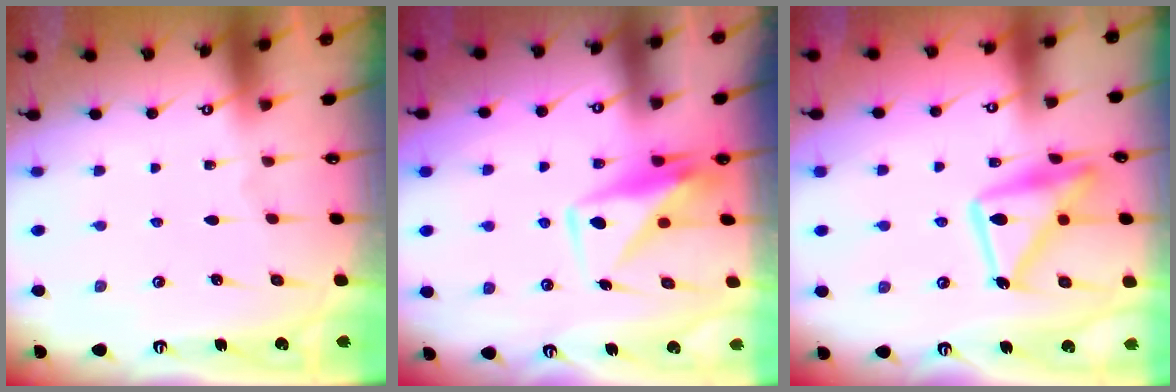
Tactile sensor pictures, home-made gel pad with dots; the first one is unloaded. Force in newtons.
{"total": 9.7, "press": 9.7, "slide": 0.7}
{"total": 16.7, "press": 16.6, "slide": 1.1}